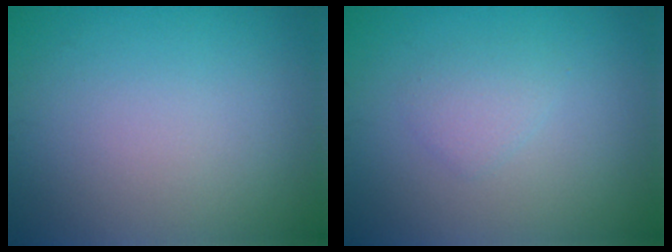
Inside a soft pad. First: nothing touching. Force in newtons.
{"total": 1.4, "press": 1.4, "slide": 0.1}